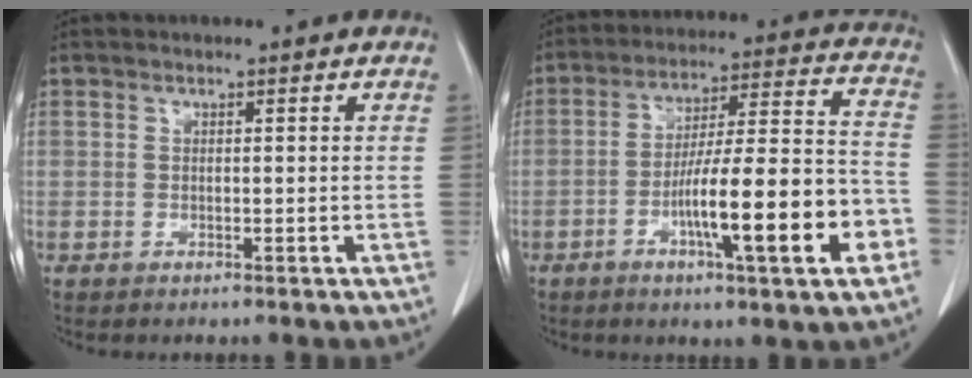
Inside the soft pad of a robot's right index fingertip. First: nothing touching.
{"total": 17.2, "force": [-6.1, 1.4, 16.0], "torque": [-0.251, 0.006, -0.094]}